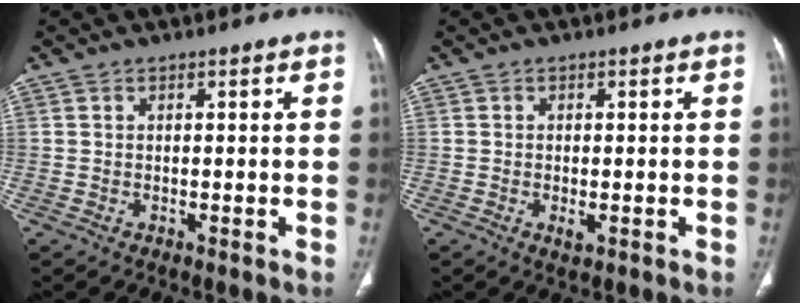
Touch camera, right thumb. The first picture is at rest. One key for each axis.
{"total": 1.7, "fx": -0.5, "fy": 0.8, "fz": 1.4, "tx": -0.027, "ty": -0.003, "tz": -0.007}